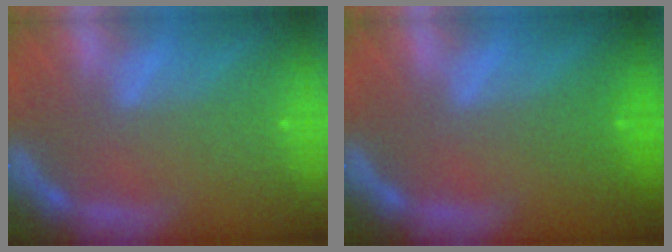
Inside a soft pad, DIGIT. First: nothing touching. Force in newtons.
{"total": 1.0}